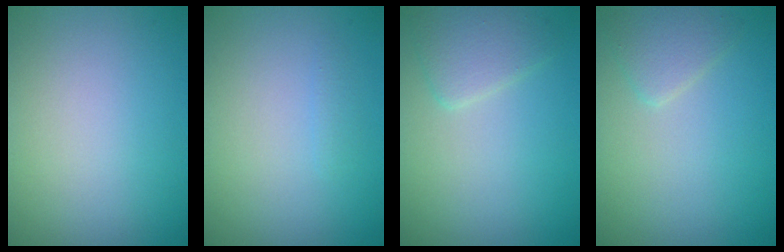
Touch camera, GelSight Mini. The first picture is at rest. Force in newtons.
{"total": 0.6, "press": 0.6, "slide": 0.1}
{"total": 2.4, "press": 2.4, "slide": 0.1}
{"total": 1.8, "press": 1.8, "slide": 0.2}